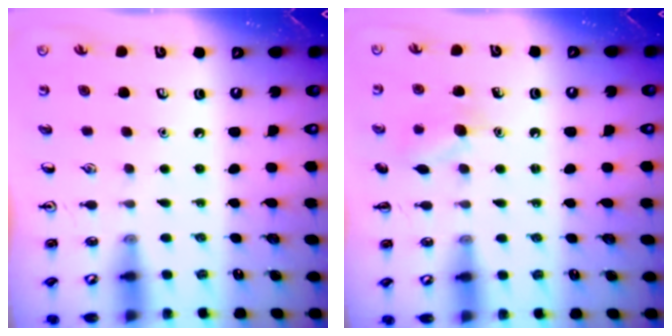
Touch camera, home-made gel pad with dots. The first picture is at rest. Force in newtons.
{"total": 8.3, "press": 8.2, "slide": 1.1}